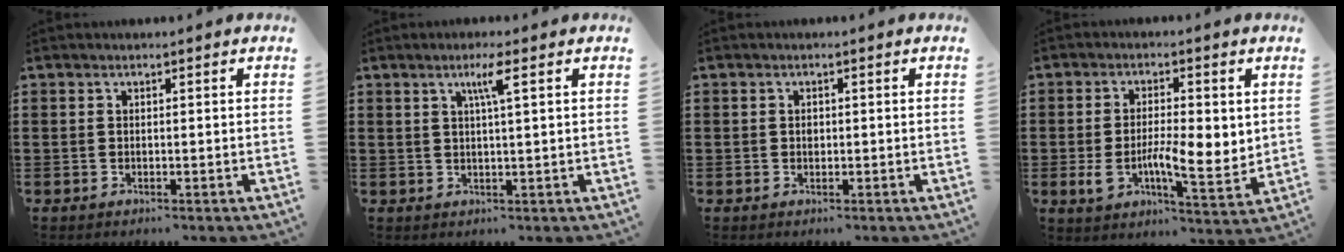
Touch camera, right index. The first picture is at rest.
{"total": 3.5, "force": [1.4, -0.2, 3.2], "torque": [-0.065, -0.001, 0.021]}
{"total": 0.9, "force": [0.1, 0.6, 0.6], "torque": [-0.014, 0.002, 0.002]}
{"total": 8.2, "force": [-0.9, 3.8, 7.2], "torque": [-0.131, 0.003, -0.018]}